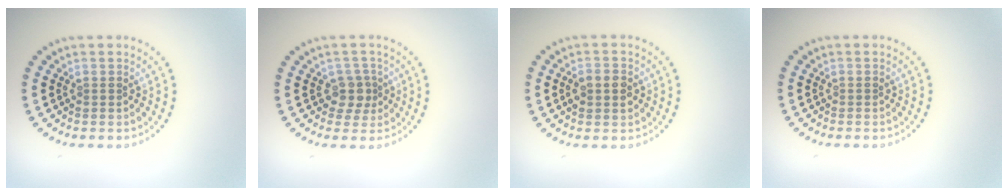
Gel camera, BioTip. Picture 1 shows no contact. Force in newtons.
{"total": 2.1, "press": 1.7, "slide": 1.2}
{"total": 2.9, "press": 2.9, "slide": 0.1}
{"total": 0.0}